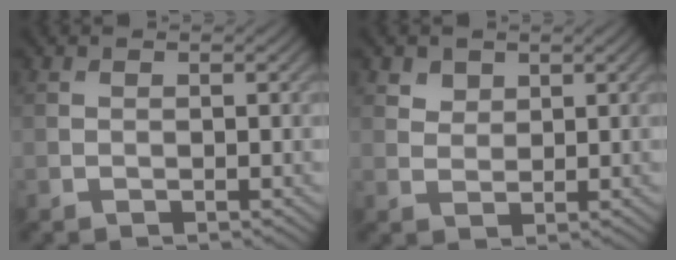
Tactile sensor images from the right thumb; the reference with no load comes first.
{"total": 2.2, "force": [1.6, 1.4, 0.6], "torque": [-0.018, -0.007, 0.033]}